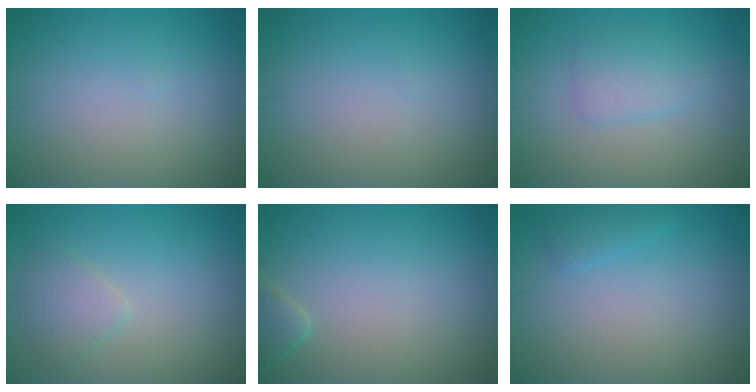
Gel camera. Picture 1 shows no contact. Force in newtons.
{"total": 0.0}
{"total": 2.3, "press": 2.3, "slide": 0.1}
{"total": 2.2, "press": 2.2, "slide": 0.2}
{"total": 1.4, "press": 1.4, "slide": 0.2}
{"total": 1.1, "press": 1.1, "slide": 0.1}